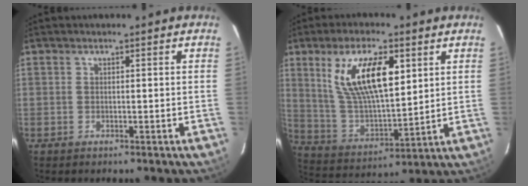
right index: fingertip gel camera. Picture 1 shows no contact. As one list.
[{"total": 16.0, "force": [6.3, 6.0, 13.4], "torque": [-0.250, 0.004, 0.128]}]